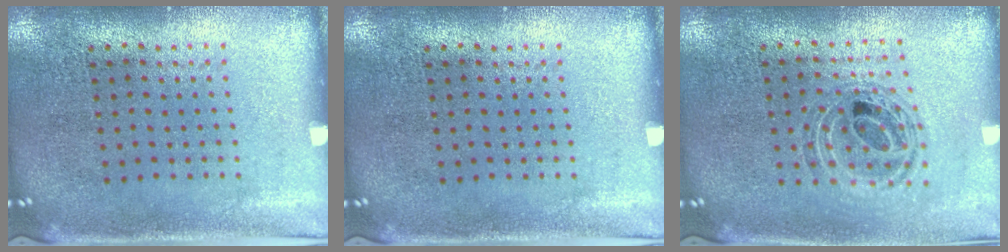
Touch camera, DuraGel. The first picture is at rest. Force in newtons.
{"total": 0.0}
{"total": 0.8, "press": 0.8, "slide": 0.2}